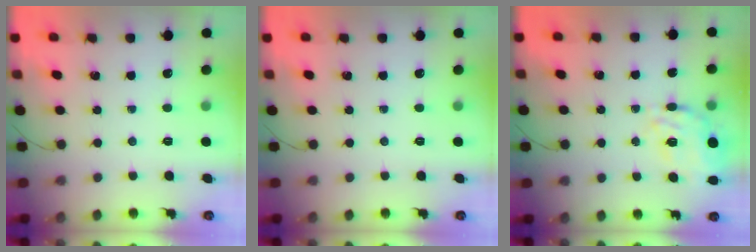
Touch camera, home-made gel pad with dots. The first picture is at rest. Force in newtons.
{"total": 0.0}
{"total": 11.6, "press": 10.9, "slide": 4.1}